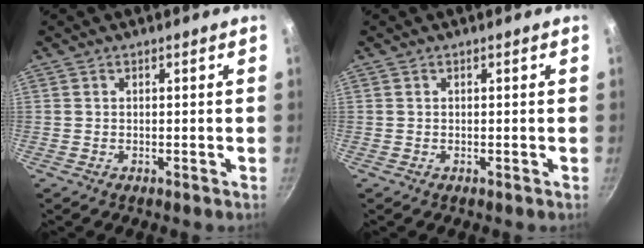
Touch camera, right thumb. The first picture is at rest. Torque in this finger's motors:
{"motor_torque": [-0.06, -0.02, 0.06, -0.06, 0.00]}